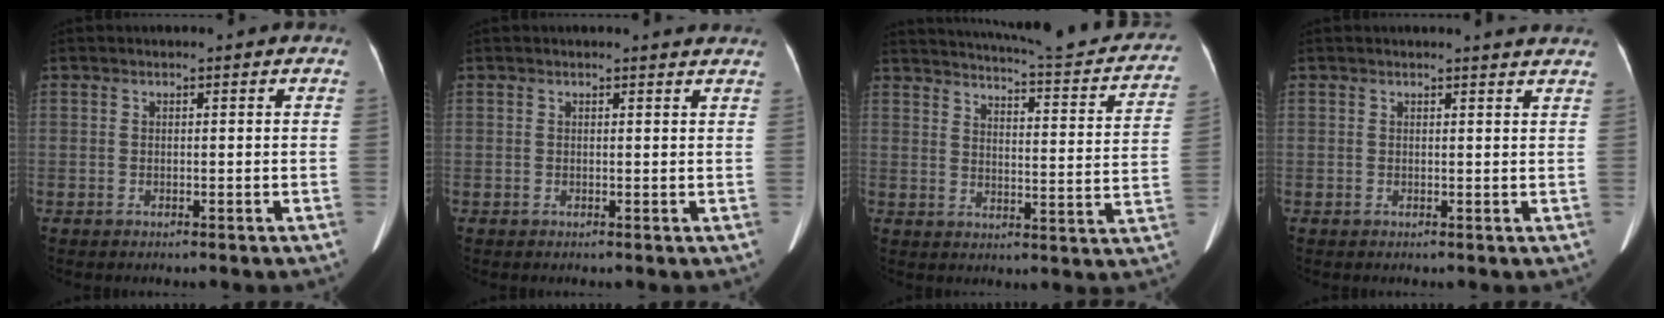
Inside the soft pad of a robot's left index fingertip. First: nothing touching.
{"total": 2.8, "force": [2.7, 0.1, 0.5], "torque": [-0.010, -0.003, 0.018]}
{"total": 23.5, "force": [21.0, 3.0, 10.0], "torque": [-0.139, -0.043, 0.246]}
{"total": 4.1, "force": [4.0, -0.1, 1.0], "torque": [-0.015, -0.004, 0.029]}